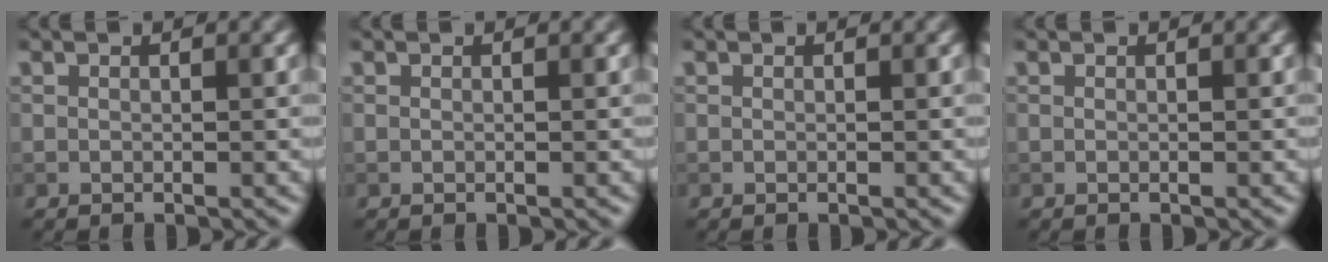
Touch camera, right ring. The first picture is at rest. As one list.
[{"total": 0.0}, {"total": 0.0}, {"total": 0.0}]